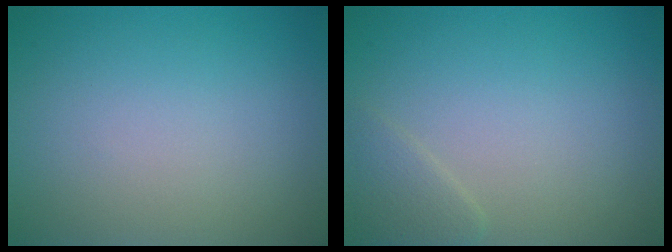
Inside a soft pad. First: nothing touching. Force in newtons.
{"total": 1.4, "press": 1.4, "slide": 0.2}